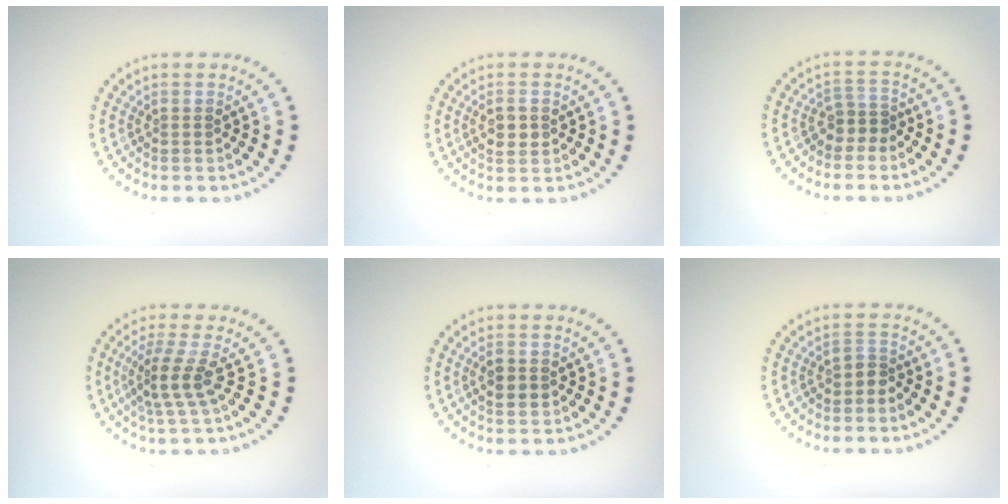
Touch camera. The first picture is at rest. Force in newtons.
{"total": 1.9, "press": 1.9, "slide": 0.4}
{"total": 1.8, "press": 1.3, "slide": 1.2}
{"total": 3.0, "press": 2.0, "slide": 2.2}
{"total": 1.9, "press": 1.9, "slide": 0.2}
{"total": 1.4, "press": 1.1, "slide": 0.8}